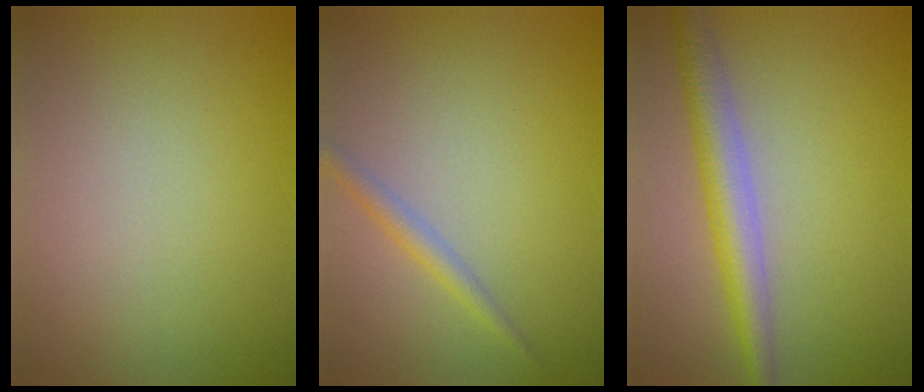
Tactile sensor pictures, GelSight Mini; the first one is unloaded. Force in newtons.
{"total": 1.6, "press": 1.6, "slide": 0.0}
{"total": 4.2, "press": 4.2, "slide": 0.1}